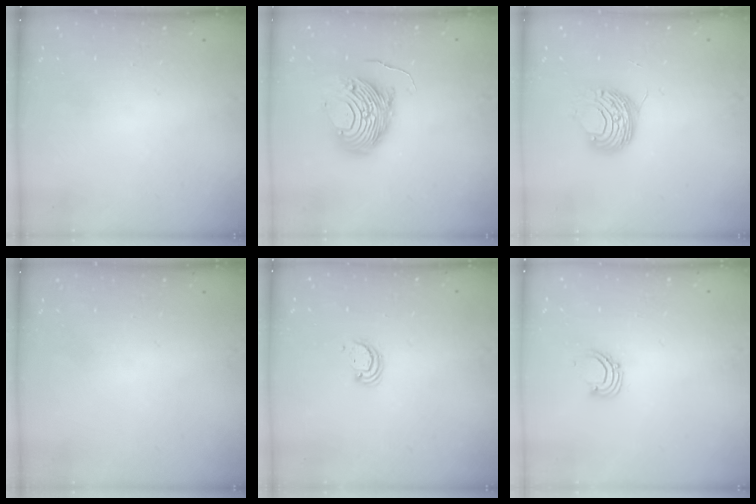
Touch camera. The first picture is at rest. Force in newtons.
{"total": 13.1, "press": 13.0, "slide": 1.2}
{"total": 9.7, "press": 9.7, "slide": 0.6}
{"total": 0.0}
{"total": 2.3, "press": 2.3, "slide": 0.2}
{"total": 2.9, "press": 2.9, "slide": 0.2}